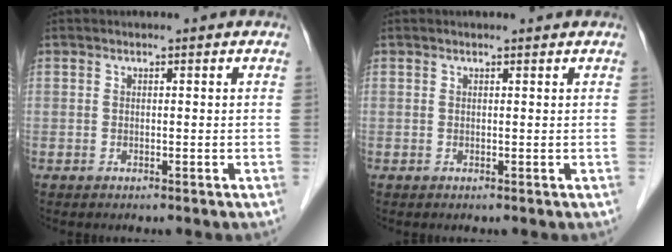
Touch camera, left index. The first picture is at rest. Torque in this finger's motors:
{"motor_torque": [0.15, -0.09, 0.06, 0.01]}